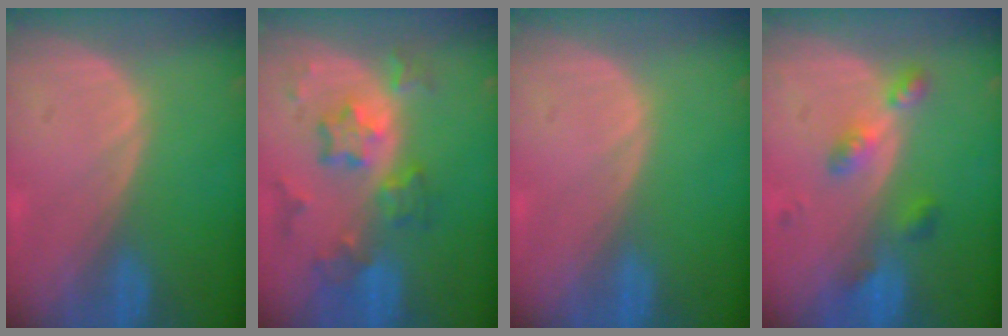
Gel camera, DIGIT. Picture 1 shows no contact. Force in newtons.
{"total": 8.2, "press": 7.2, "slide": 4.0}
{"total": 0.0}
{"total": 4.5, "press": 4.3, "slide": 1.3}